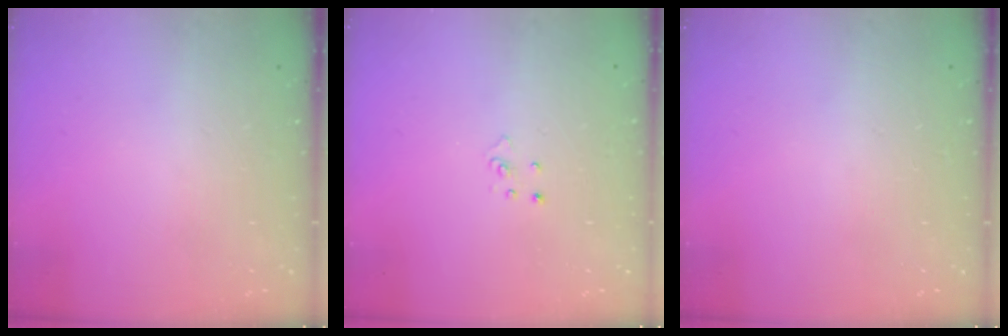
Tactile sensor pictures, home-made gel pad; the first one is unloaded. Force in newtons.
{"total": 3.0, "press": 2.9, "slide": 0.3}
{"total": 0.0}